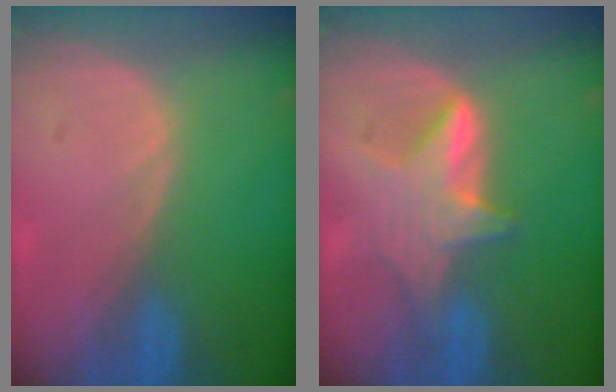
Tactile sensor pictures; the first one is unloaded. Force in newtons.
{"total": 5.8, "press": 5.6, "slide": 1.5}